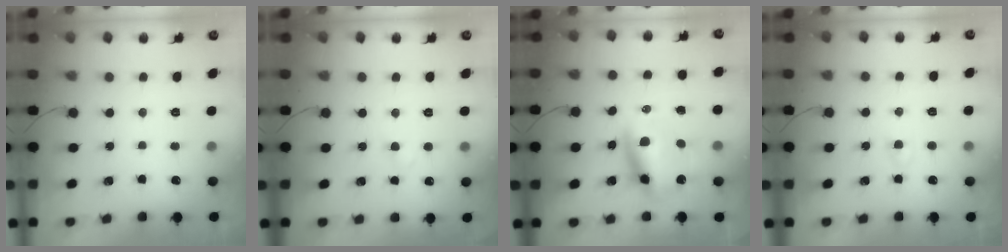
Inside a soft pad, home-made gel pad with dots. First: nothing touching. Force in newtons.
{"total": 1.7, "press": 1.5, "slide": 0.9}
{"total": 9.8, "press": 9.5, "slide": 2.5}
{"total": 1.5, "press": 1.4, "slide": 0.6}